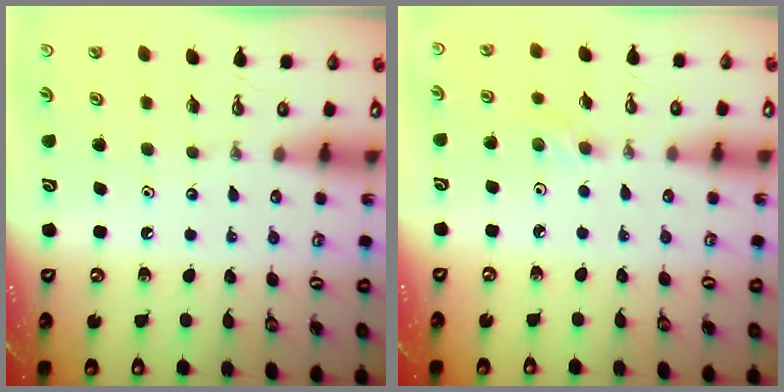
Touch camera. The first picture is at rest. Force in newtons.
{"total": 2.6, "press": 2.5, "slide": 0.8}